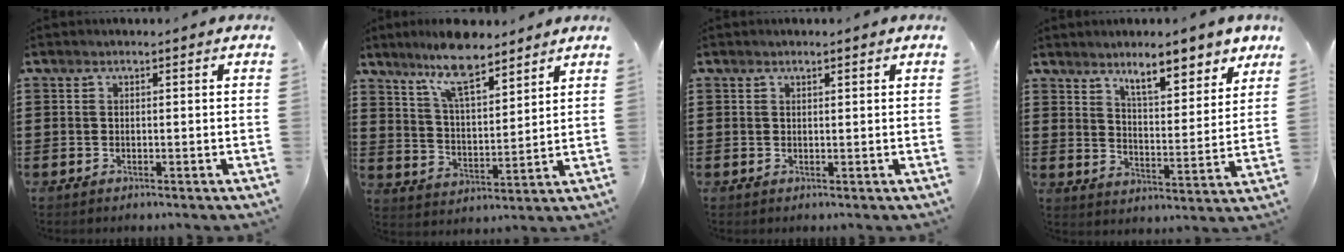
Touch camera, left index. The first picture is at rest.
{"total": 9.9, "force": [7.6, 2.5, 5.9], "torque": [-0.126, -0.016, 0.138]}
{"total": 0.8, "force": [0.6, 0.1, 0.5], "torque": [-0.011, -0.001, 0.012]}
{"total": 8.0, "force": [6.7, 1.4, 4.0], "torque": [-0.066, -0.036, 0.113]}